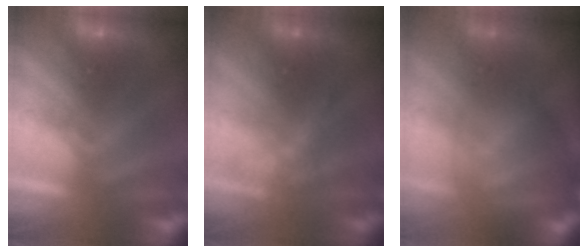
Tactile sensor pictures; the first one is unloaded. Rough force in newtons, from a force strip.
{"total": 2.2}
{"total": 6.0}